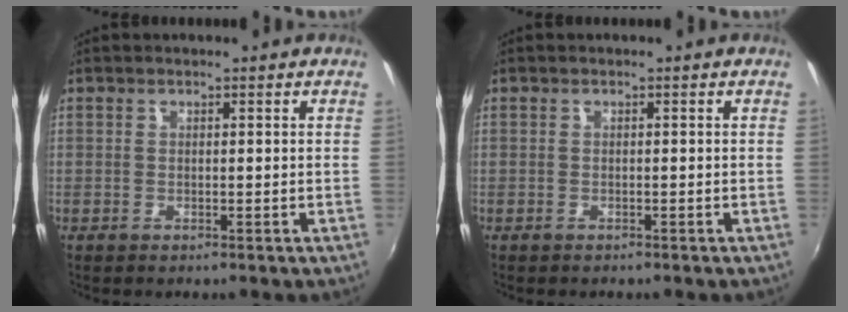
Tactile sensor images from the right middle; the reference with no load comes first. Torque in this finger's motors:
{"motor_torque": [-0.14, 0.03, 0.02, 0.00]}